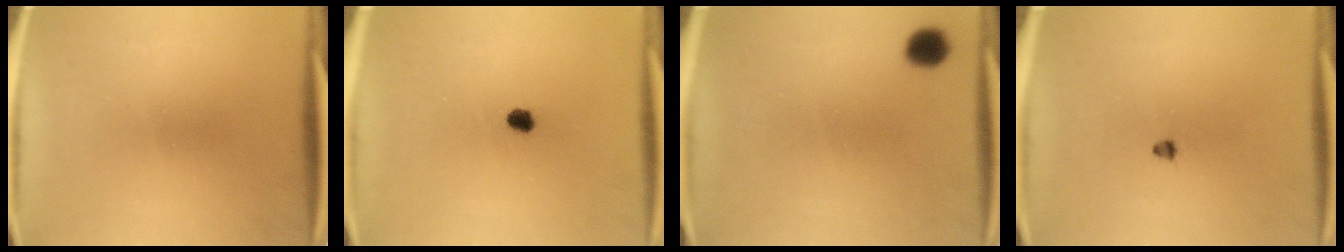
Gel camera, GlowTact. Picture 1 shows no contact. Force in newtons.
{"total": 2.1}
{"total": 5.5}
{"total": 1.1}